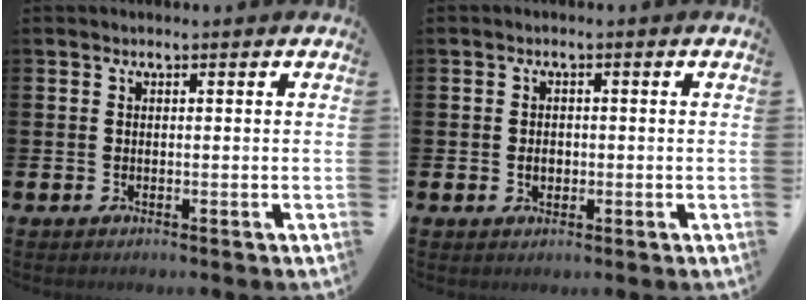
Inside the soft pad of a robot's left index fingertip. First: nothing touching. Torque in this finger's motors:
{"motor_torque": [0.29, -0.05, 0.01, 0.04]}